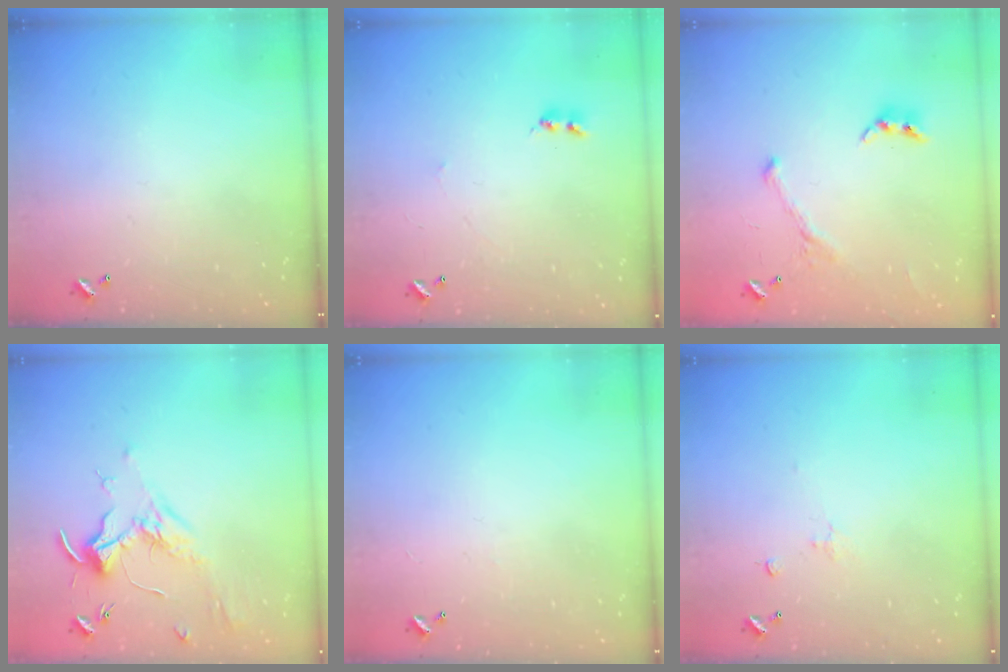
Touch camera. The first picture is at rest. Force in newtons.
{"total": 2.2, "press": 2.1, "slide": 0.5}
{"total": 2.0, "press": 2.0, "slide": 0.4}
{"total": 1.9, "press": 1.7, "slide": 0.8}
{"total": 0.6, "press": 0.2, "slide": 0.6}
{"total": 1.1, "press": 0.9, "slide": 0.5}